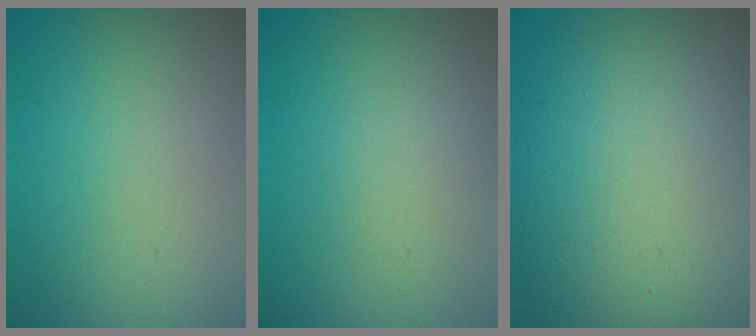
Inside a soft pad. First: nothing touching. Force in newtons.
{"total": 2.0, "press": 2.0, "slide": 0.2}
{"total": 15.6, "press": 15.6, "slide": 1.1}